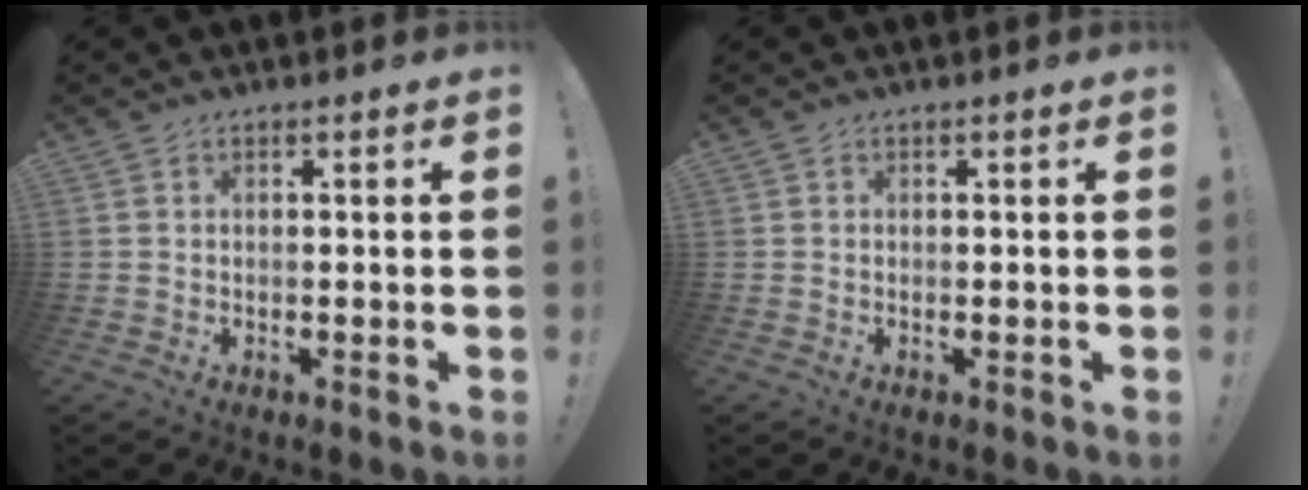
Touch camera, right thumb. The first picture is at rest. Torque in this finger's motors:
{"motor_torque": [-0.11, -0.20, -0.22, 0.11, 0.00]}